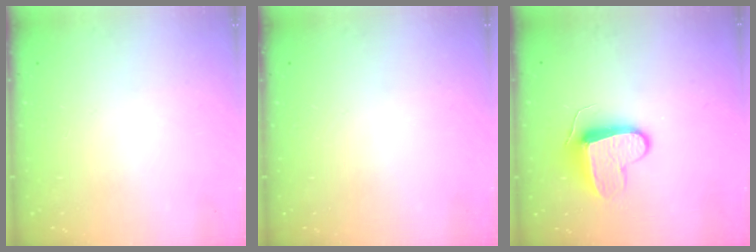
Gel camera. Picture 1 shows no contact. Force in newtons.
{"total": 0.0}
{"total": 10.3, "press": 10.2, "slide": 1.2}